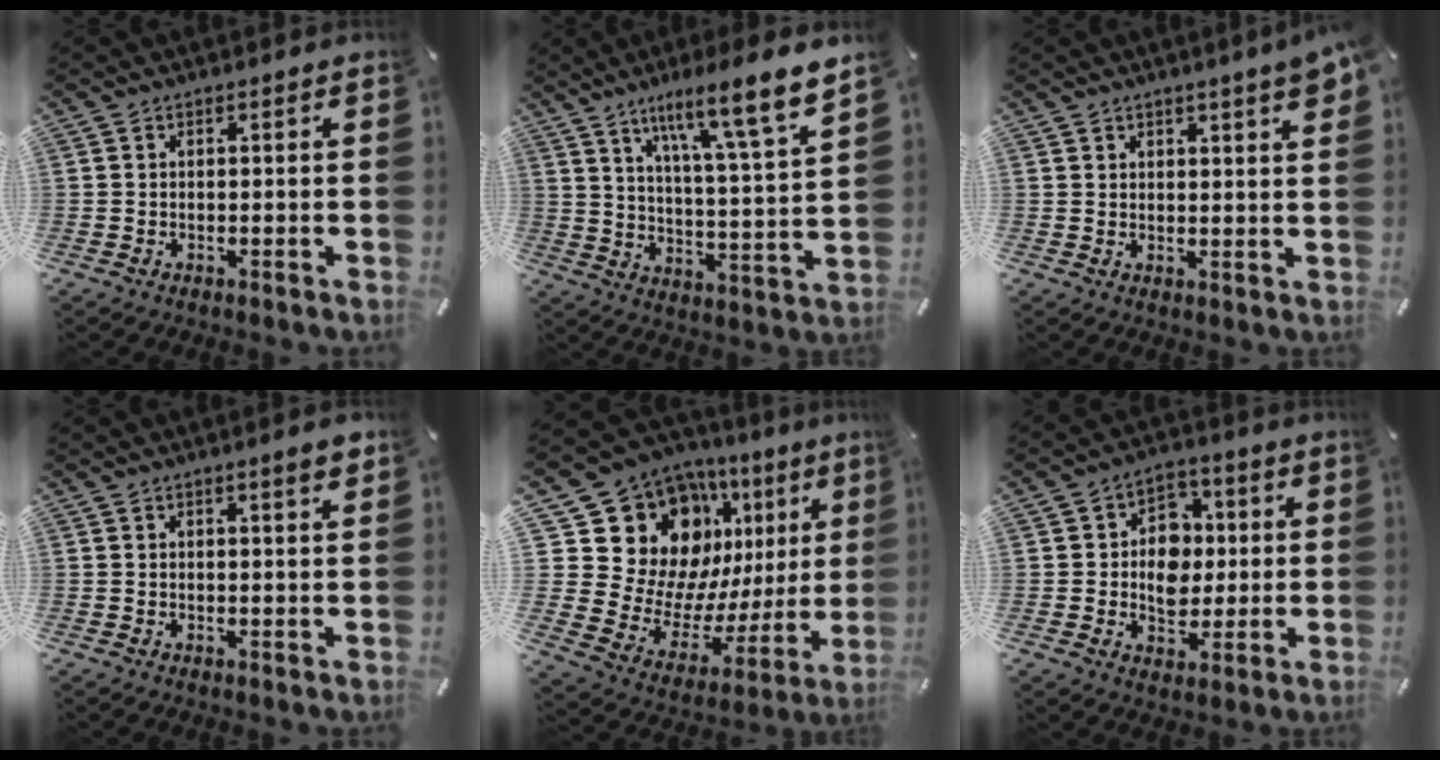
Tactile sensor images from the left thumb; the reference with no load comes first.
{"total": 13.5, "force": [9.7, 1.6, 9.3], "torque": [-0.141, -0.073, 0.147]}
{"total": 3.4, "force": [2.6, 0.5, 2.1], "torque": [-0.030, -0.012, 0.043]}
{"total": 2.8, "force": [1.7, 0.5, 2.2], "torque": [-0.030, -0.004, 0.025]}
{"total": 20.3, "force": [11.2, 14.6, 8.4], "torque": [-0.116, -0.102, 0.232]}
{"total": 9.1, "force": [-0.2, 7.9, 4.5], "torque": [-0.057, 0.011, -0.002]}